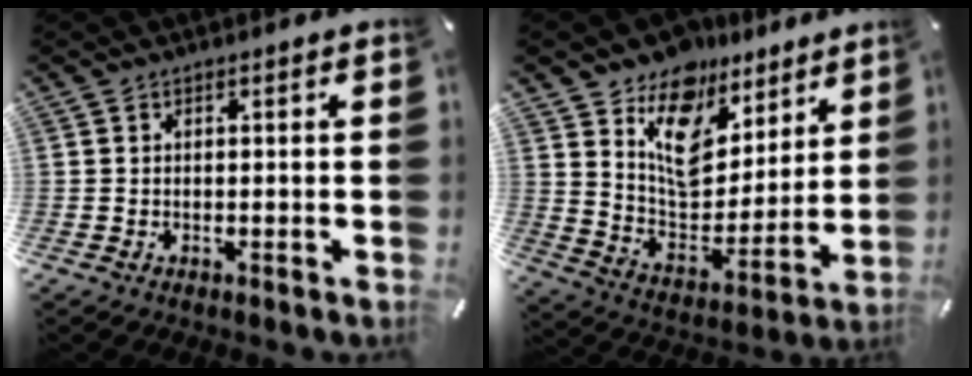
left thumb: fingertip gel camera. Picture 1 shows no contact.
{"total": 13.5, "force": [8.5, 9.4, 4.9], "torque": [-0.078, -0.074, 0.156]}